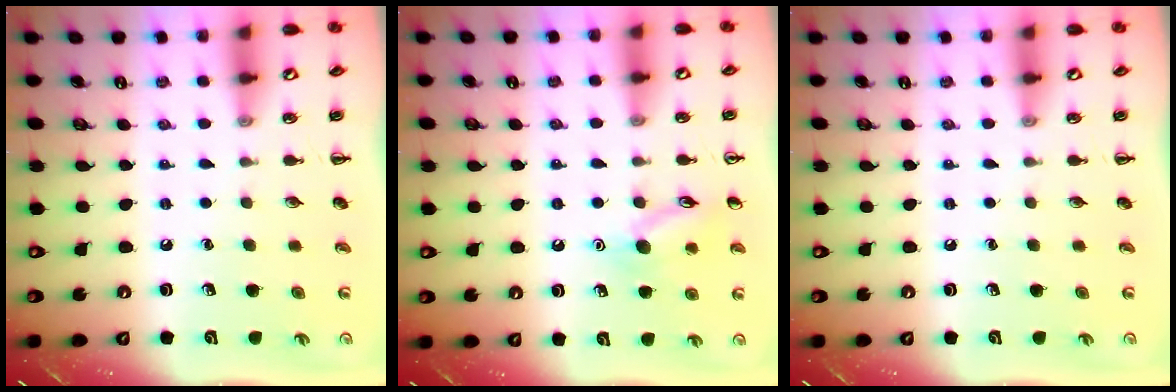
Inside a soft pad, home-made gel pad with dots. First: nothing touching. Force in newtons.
{"total": 10.4, "press": 10.3, "slide": 1.0}
{"total": 0.0}